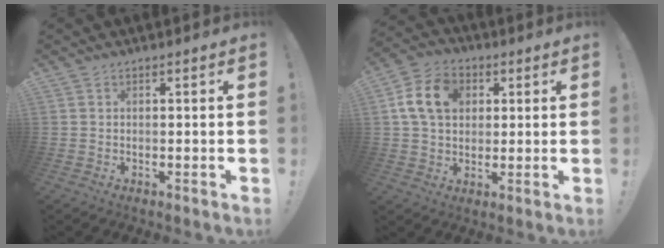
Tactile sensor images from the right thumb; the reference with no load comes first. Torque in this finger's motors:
{"motor_torque": [0.42, 0.42, 0.06, 0.04, 0.03]}